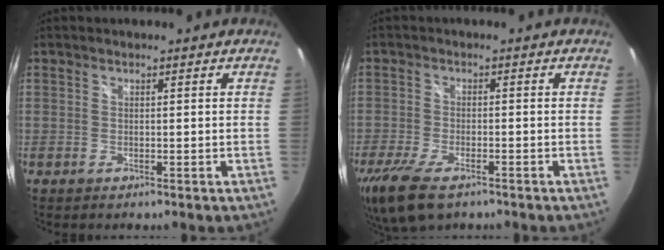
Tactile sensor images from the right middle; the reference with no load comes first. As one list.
[{"total": 10.1, "force": [-6.7, 3.9, 6.4], "torque": [-0.158, -0.032, -0.123]}]